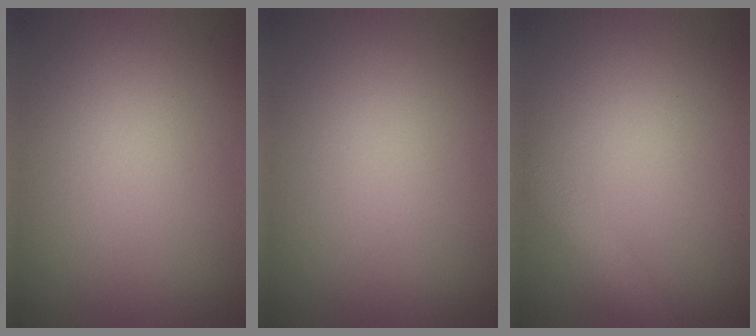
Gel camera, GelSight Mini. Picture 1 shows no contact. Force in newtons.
{"total": 0.0}
{"total": 2.5, "press": 2.5, "slide": 0.1}